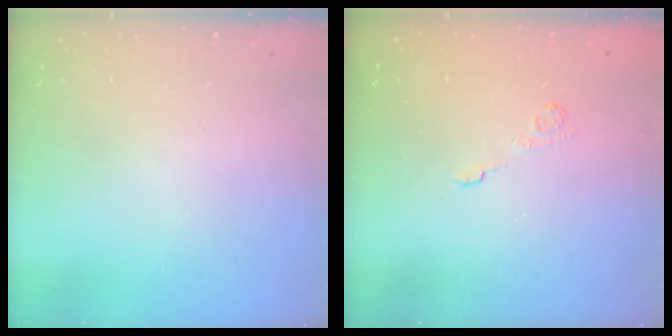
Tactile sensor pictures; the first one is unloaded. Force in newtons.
{"total": 2.2, "press": 1.7, "slide": 1.4}